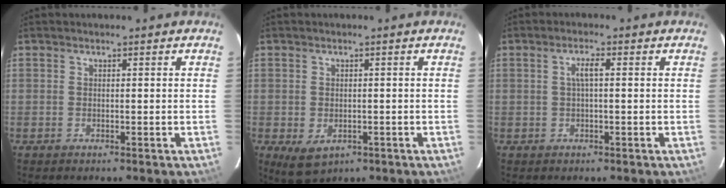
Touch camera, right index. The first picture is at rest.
{"total": 4.9, "force": [-1.5, 3.5, 3.0], "torque": [-0.056, -0.012, -0.016]}
{"total": 2.3, "force": [0.2, 0.3, 2.3], "torque": [-0.045, 0.006, 0.004]}